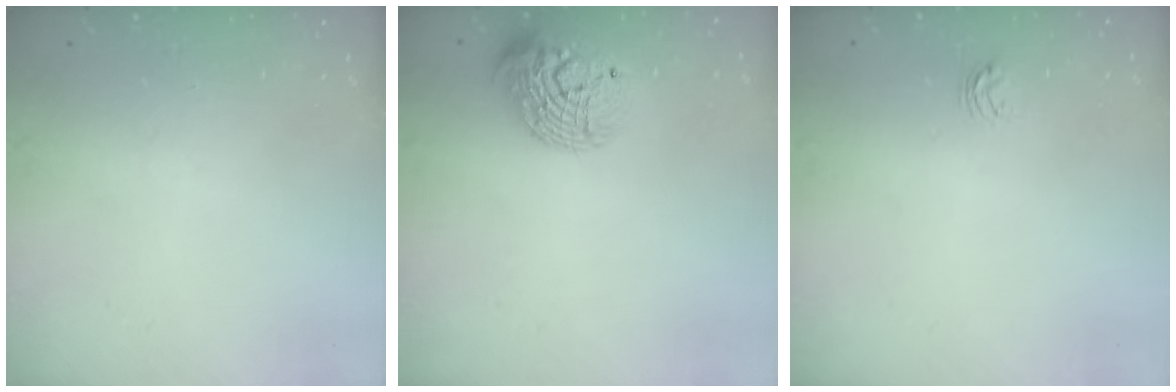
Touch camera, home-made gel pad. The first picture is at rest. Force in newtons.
{"total": 15.1, "press": 15.1, "slide": 1.0}
{"total": 3.6, "press": 3.5, "slide": 0.5}